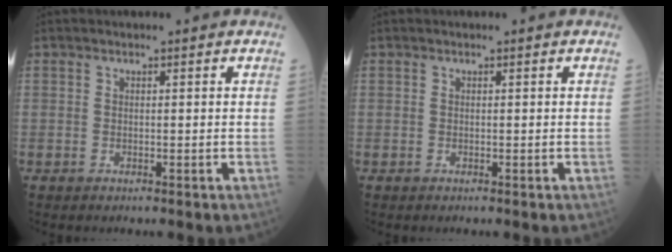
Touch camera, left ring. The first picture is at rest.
{"total": 0.0}